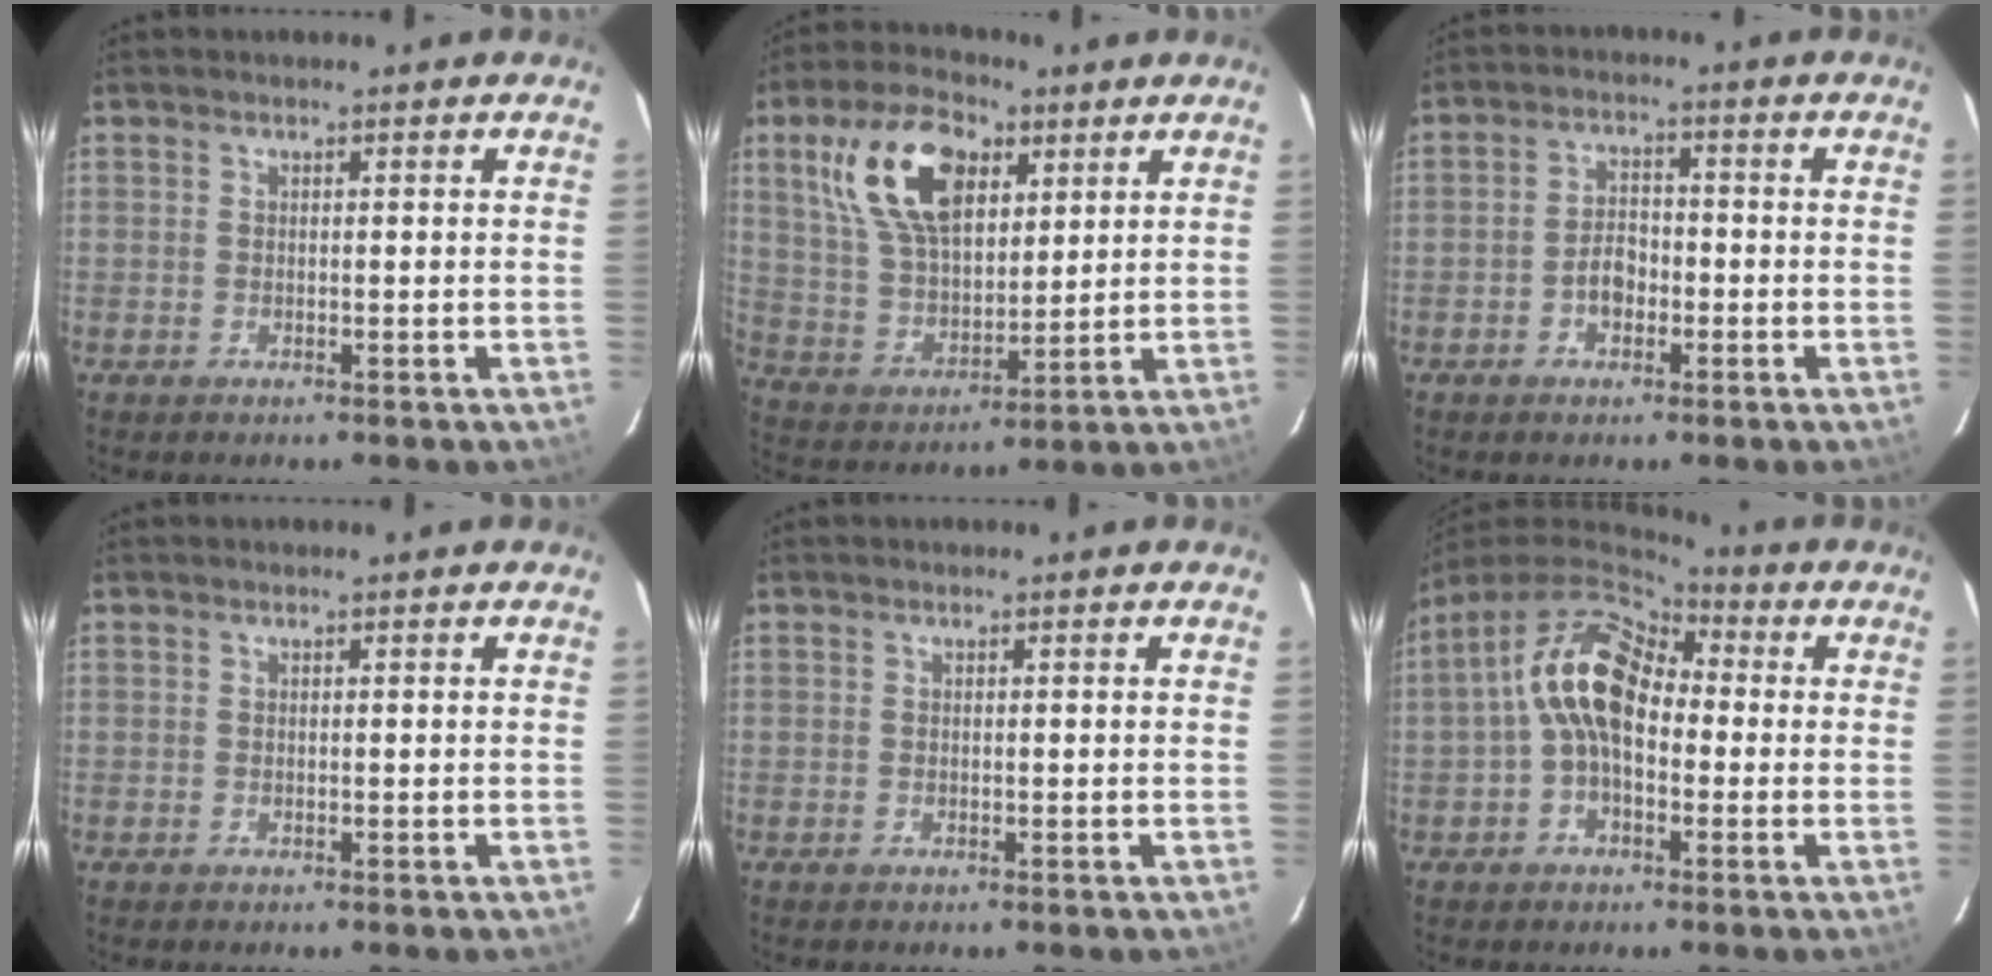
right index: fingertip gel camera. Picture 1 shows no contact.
{"total": 16.7, "force": [7.2, 9.0, 12.1], "torque": [-0.235, 0.028, 0.144]}
{"total": 4.1, "force": [-1.8, 2.7, 2.6], "torque": [-0.050, 0.009, -0.029]}
{"total": 0.0}
{"total": 0.0}
{"total": 12.0, "force": [0.1, 7.4, 9.5], "torque": [-0.175, 0.029, -0.007]}